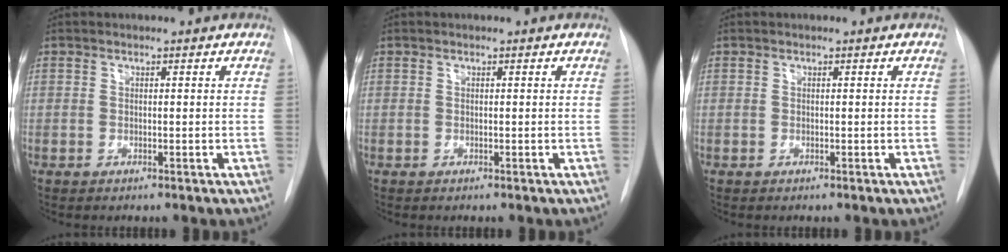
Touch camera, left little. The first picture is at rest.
{"total": 0.0}
{"total": 0.0}